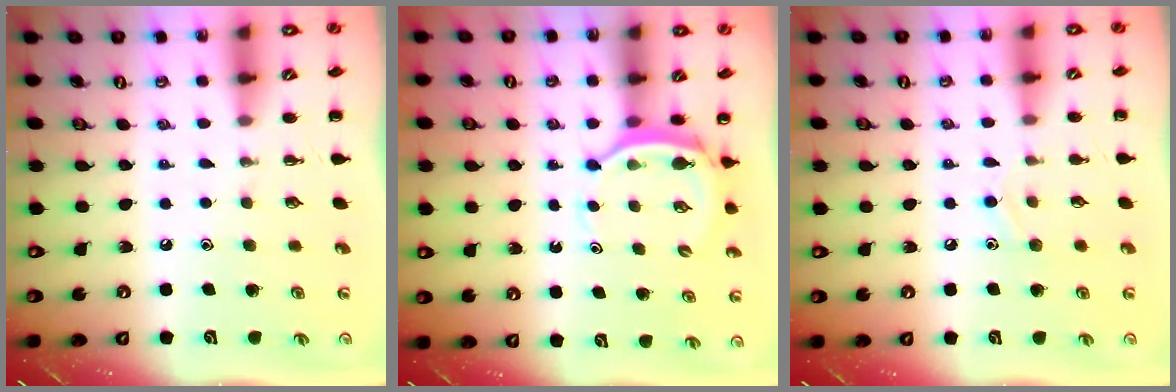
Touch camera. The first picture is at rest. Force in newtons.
{"total": 4.3, "press": 4.2, "slide": 0.9}
{"total": 7.2, "press": 6.8, "slide": 2.3}